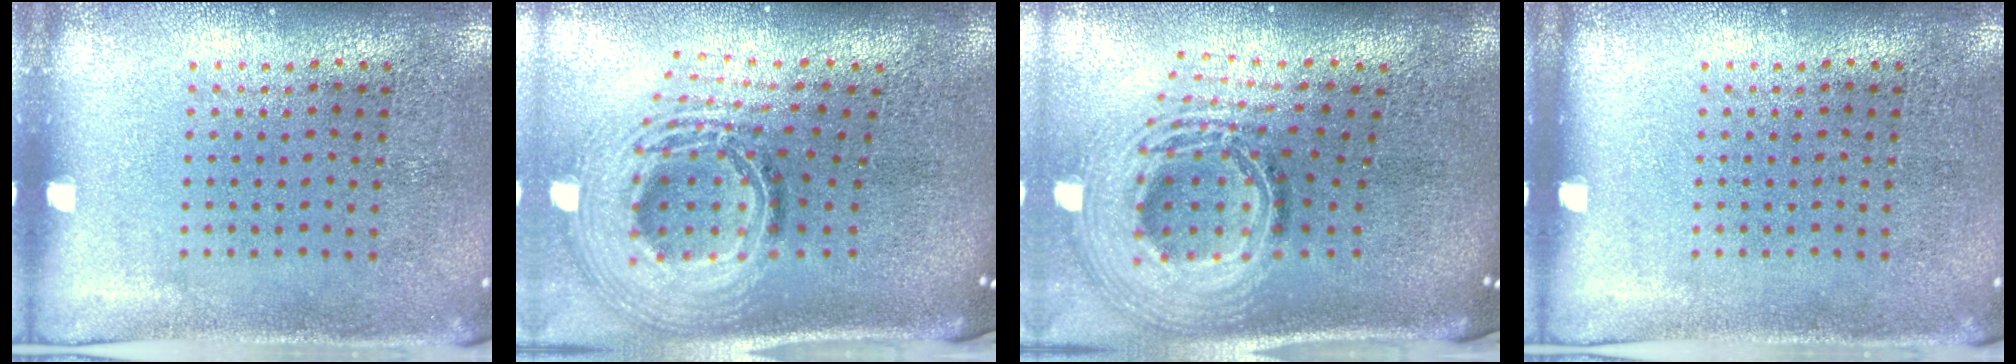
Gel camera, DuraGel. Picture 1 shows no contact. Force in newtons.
{"total": 2.8, "press": 1.9, "slide": 2.1}
{"total": 2.7, "press": 1.8, "slide": 2.0}
{"total": 0.0}